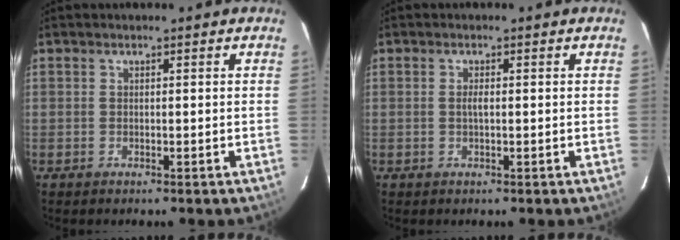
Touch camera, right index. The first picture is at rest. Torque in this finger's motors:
{"motor_torque": [0.10, 0.02, 0.06, 0.04]}